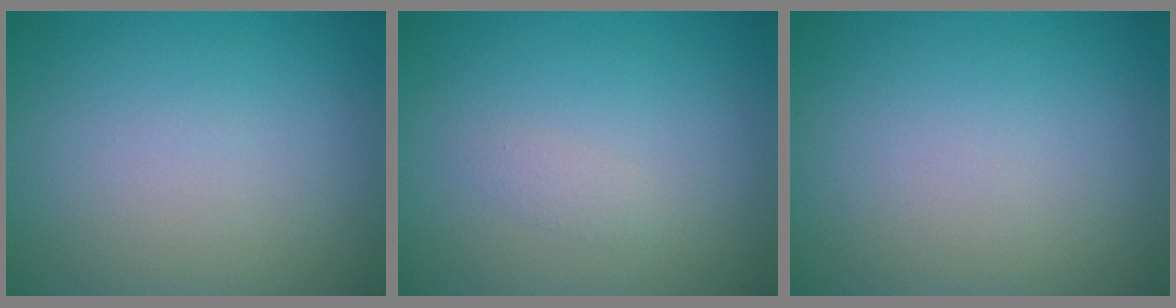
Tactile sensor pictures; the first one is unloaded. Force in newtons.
{"total": 0.8, "press": 0.8, "slide": 0.0}
{"total": 0.0}